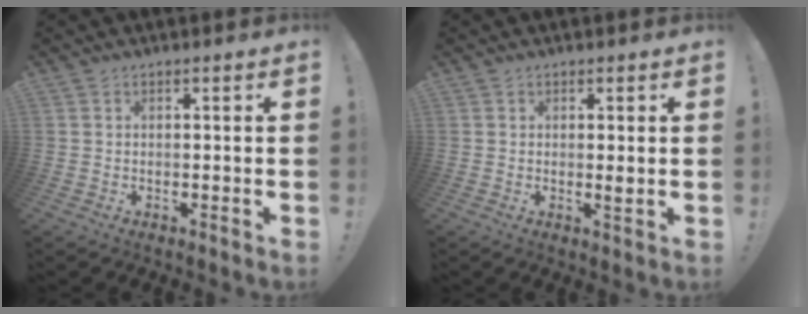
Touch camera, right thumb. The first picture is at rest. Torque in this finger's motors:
{"motor_torque": [-0.19, 0.12, -0.18, 0.38, -0.01]}